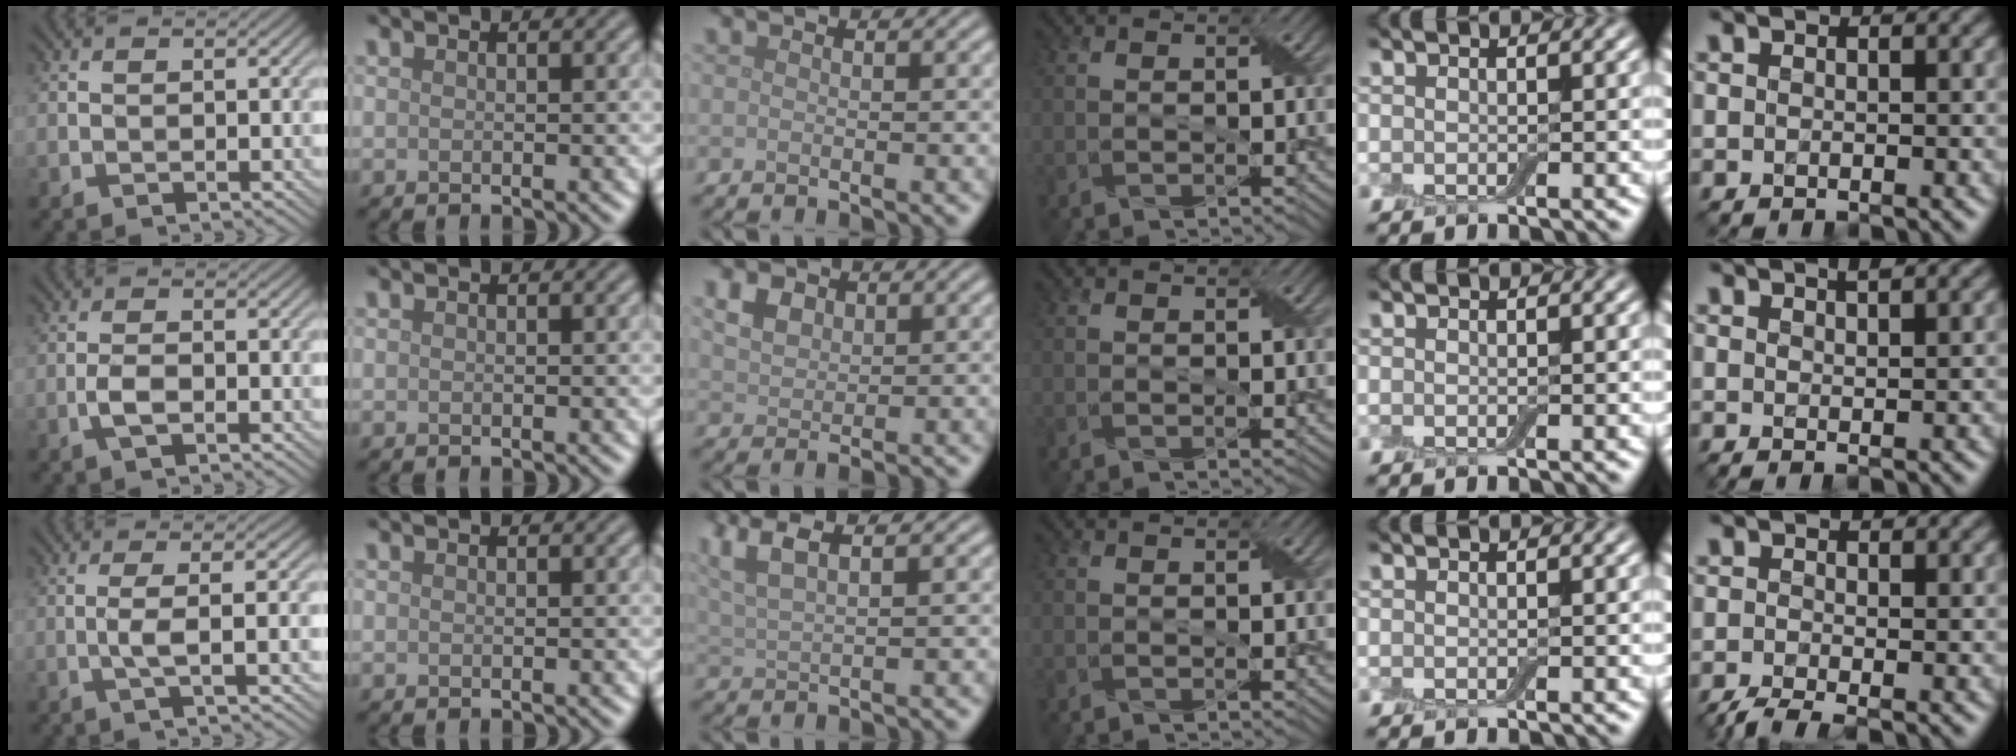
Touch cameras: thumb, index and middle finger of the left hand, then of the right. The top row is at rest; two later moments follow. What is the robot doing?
{"motion": "peel", "object": "aluminum foil"}